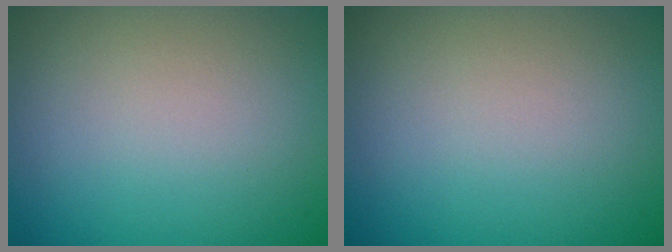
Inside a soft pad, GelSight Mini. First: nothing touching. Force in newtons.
{"total": 0.0}